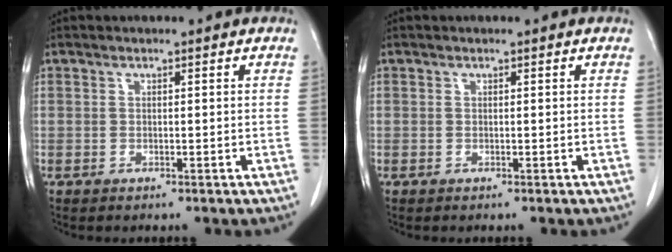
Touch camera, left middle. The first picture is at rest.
{"total": 0.0}